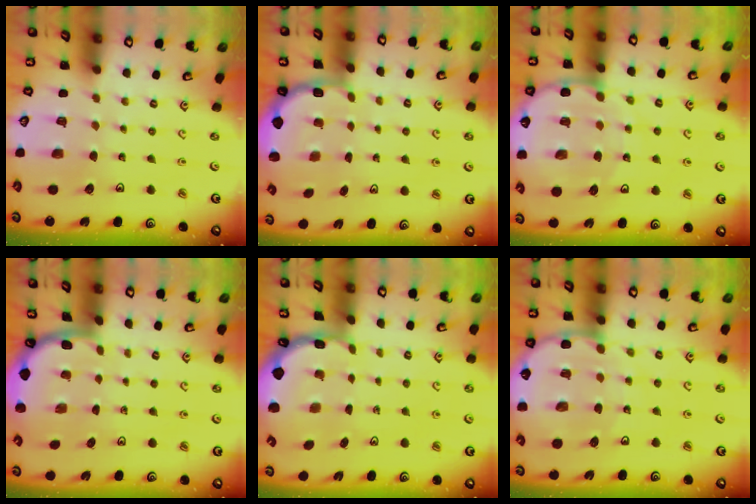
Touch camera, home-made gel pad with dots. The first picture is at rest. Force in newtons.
{"total": 3.0, "press": 2.2, "slide": 2.0}
{"total": 11.2, "press": 10.8, "slide": 3.2}
{"total": 1.8, "press": 1.8, "slide": 0.0}
{"total": 1.2, "press": 1.1, "slide": 0.4}
{"total": 9.6, "press": 9.1, "slide": 2.9}